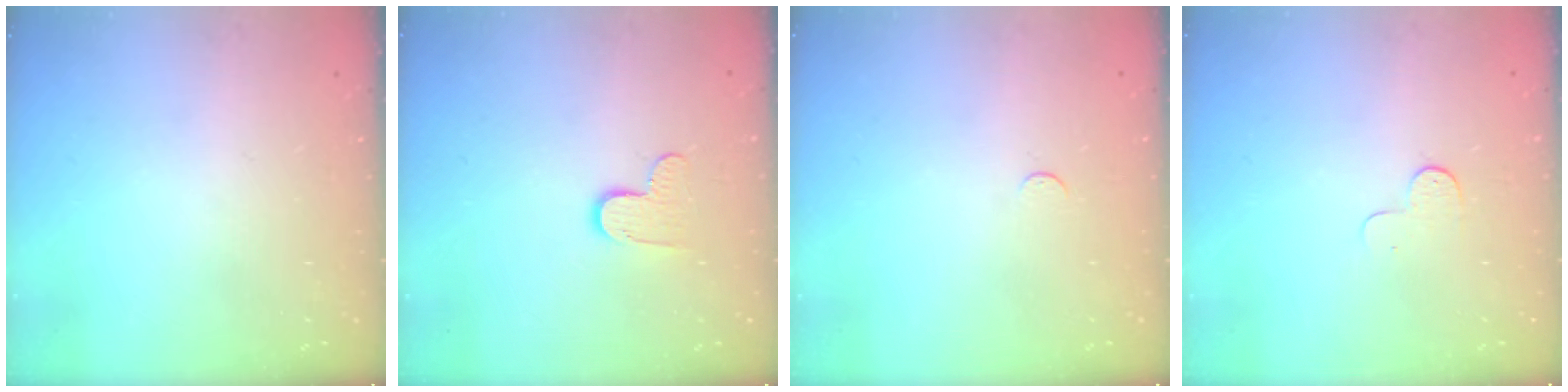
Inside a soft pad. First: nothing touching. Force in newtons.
{"total": 7.0, "press": 7.0, "slide": 0.1}
{"total": 2.4, "press": 2.4, "slide": 0.3}
{"total": 4.0, "press": 4.0, "slide": 0.5}